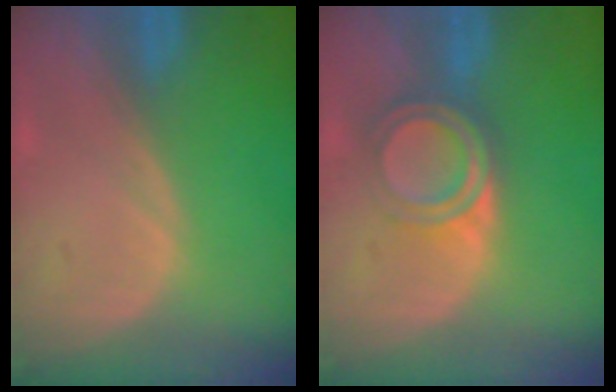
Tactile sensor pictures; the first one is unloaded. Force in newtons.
{"total": 5.8, "press": 5.0, "slide": 2.8}